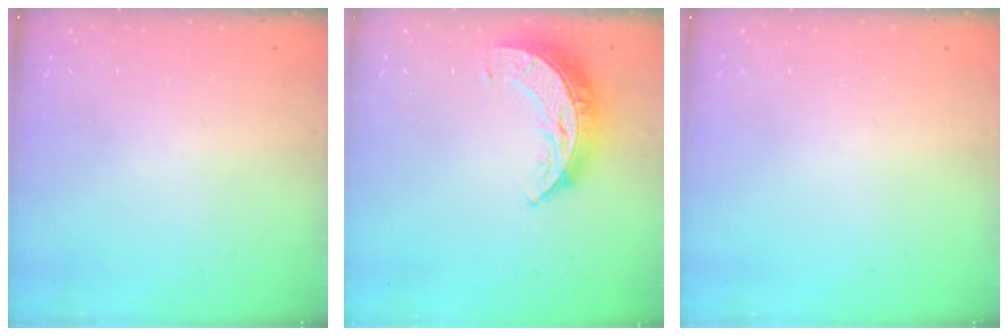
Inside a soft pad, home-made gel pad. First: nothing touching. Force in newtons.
{"total": 8.4, "press": 8.4, "slide": 0.7}
{"total": 0.0}